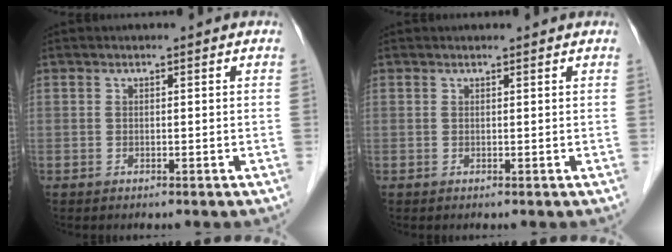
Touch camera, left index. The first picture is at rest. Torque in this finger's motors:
{"motor_torque": [0.33, -0.02, 0.04, 0.00]}